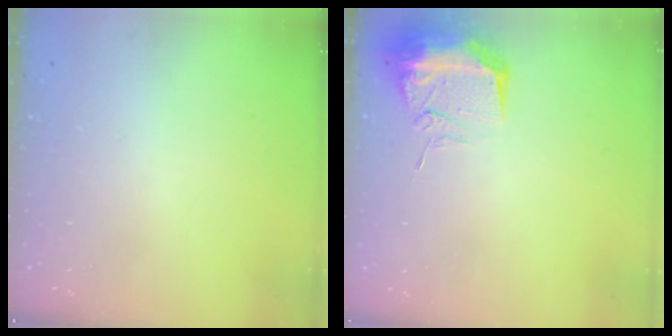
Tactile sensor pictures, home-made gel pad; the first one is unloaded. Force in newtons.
{"total": 11.4, "press": 11.2, "slide": 1.9}